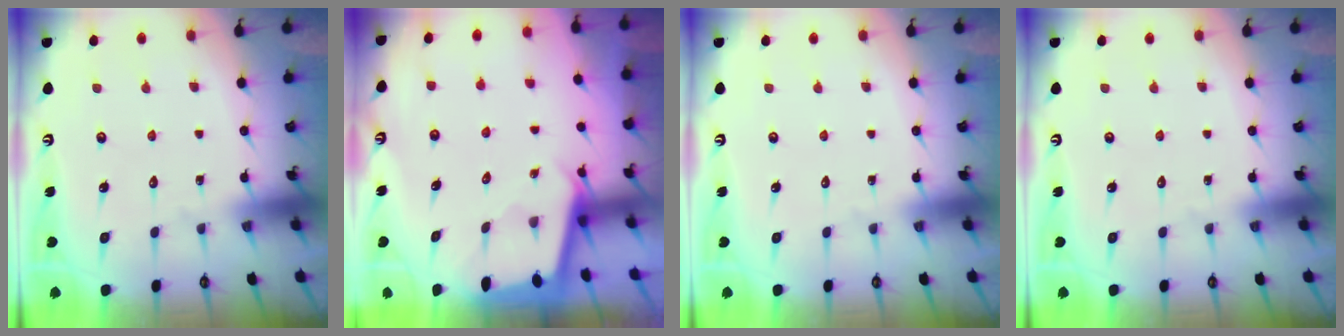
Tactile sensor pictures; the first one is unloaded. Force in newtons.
{"total": 1.8, "press": 1.8, "slide": 0.1}
{"total": 0.0}
{"total": 0.0}